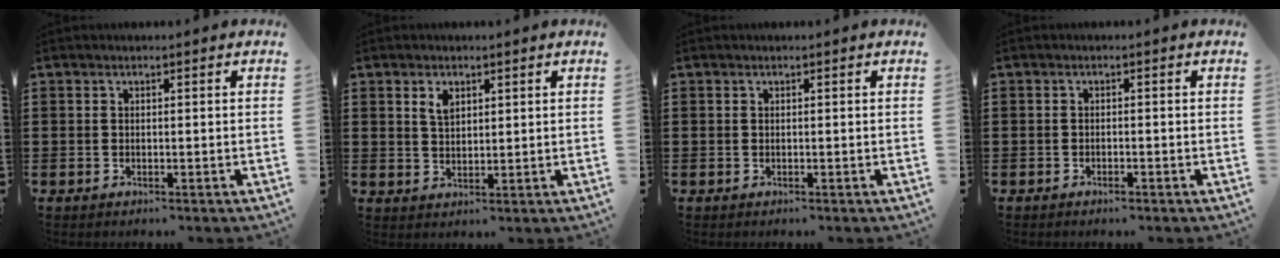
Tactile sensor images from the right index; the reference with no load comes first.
{"total": 2.6, "force": [1.4, 1.4, 1.6], "torque": [-0.037, 0.004, 0.026]}
{"total": 0.0}
{"total": 0.7, "force": [-0.6, 0.1, 0.3], "torque": [-0.008, -0.004, -0.012]}